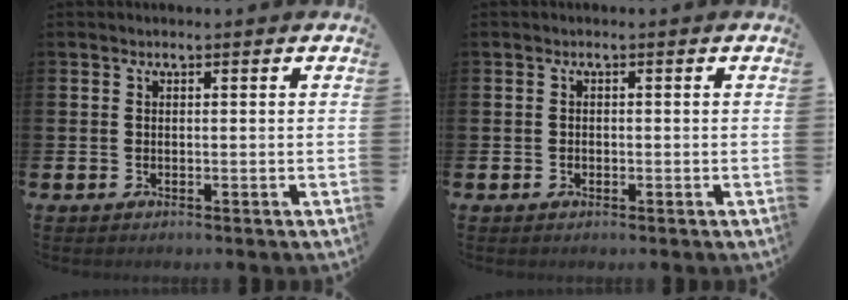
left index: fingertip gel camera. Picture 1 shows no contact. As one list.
[{"total": 0.7, "force": [-0.3, 0.6, 0.2], "torque": [-0.008, 0.006, -0.007]}]